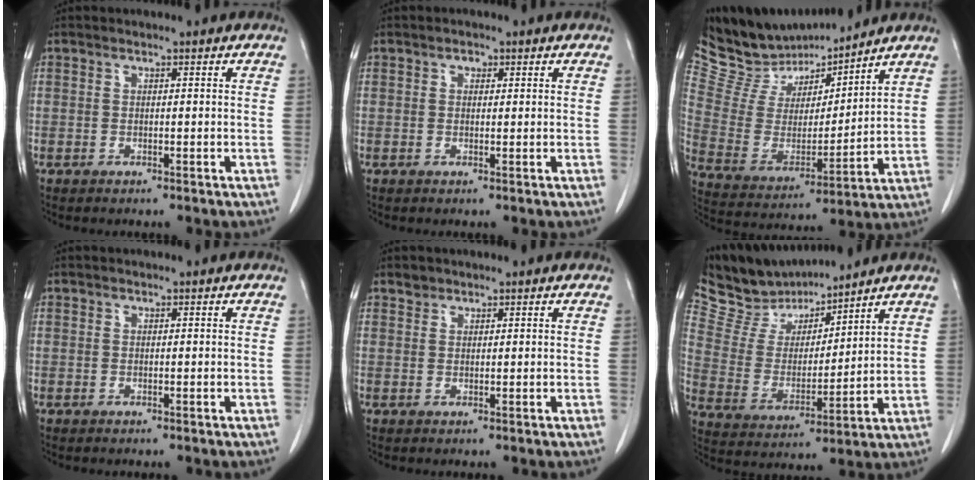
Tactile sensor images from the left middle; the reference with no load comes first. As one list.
[{"total": 1.1, "force": [0.5, 0.8, 0.5], "torque": [-0.008, 0.001, 0.007]}, {"total": 15.4, "force": [14.3, 4.1, 3.9], "torque": [-0.081, -0.004, 0.273]}, {"total": 0.0}, {"total": 1.0, "force": [0.8, 0.7, -0.1], "torque": [0.007, 0.002, 0.010]}, {"total": 12.6, "force": [11.7, 3.2, 3.1], "torque": [-0.073, 0.008, 0.233]}]